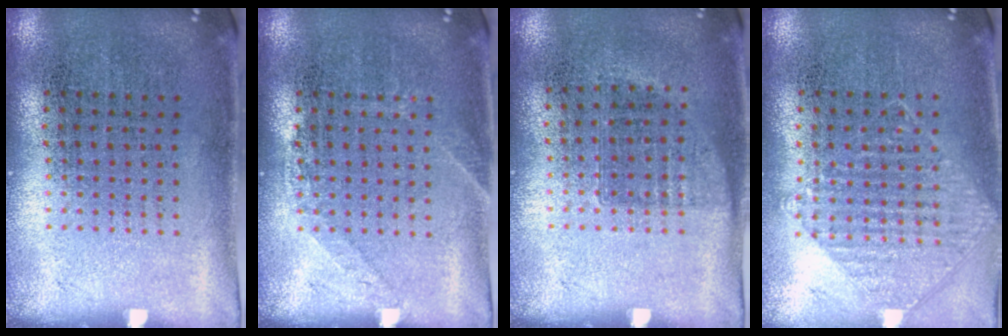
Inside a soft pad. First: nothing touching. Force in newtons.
{"total": 1.1, "press": 1.1, "slide": 0.2}
{"total": 0.7, "press": 0.6, "slide": 0.4}
{"total": 0.9, "press": 0.9, "slide": 0.2}